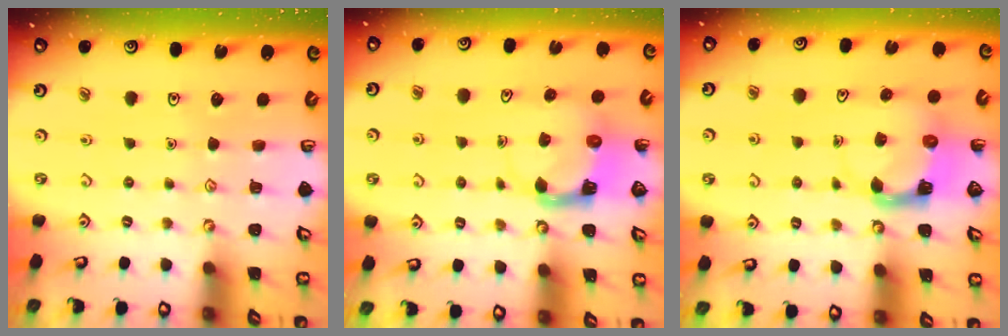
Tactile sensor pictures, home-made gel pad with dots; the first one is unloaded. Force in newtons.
{"total": 4.0, "press": 3.9, "slide": 0.6}
{"total": 3.8, "press": 3.7, "slide": 0.7}